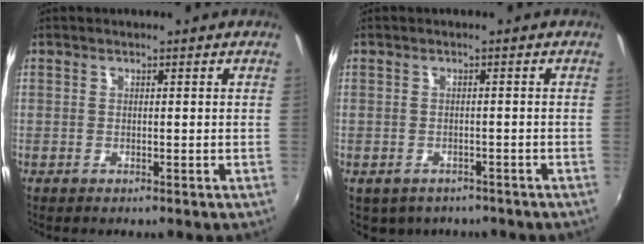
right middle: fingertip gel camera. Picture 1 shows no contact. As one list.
[{"total": 4.4, "force": [-3.1, 2.8, 1.5], "torque": [-0.038, -0.017, -0.037]}]